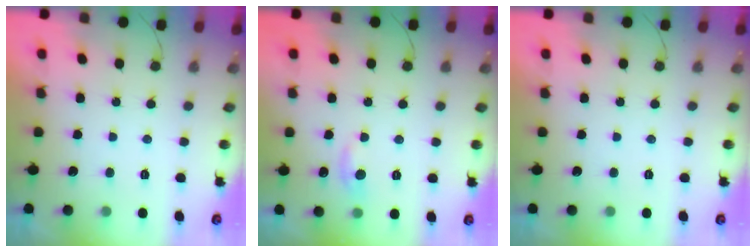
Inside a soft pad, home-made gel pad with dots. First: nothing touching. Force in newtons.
{"total": 5.1, "press": 5.1, "slide": 0.7}
{"total": 0.0}